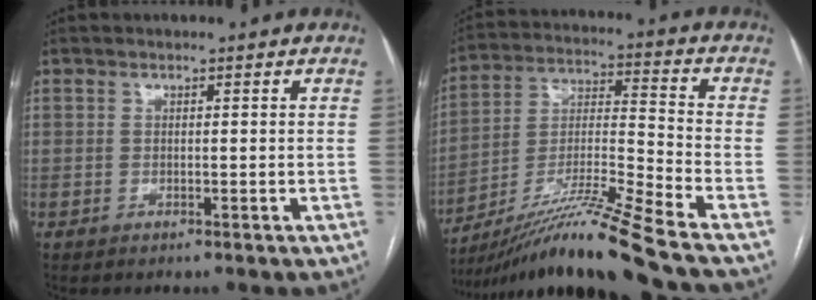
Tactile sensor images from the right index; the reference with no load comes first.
{"total": 17.0, "force": [-13.4, -2.9, 10.1], "torque": [-0.198, -0.014, -0.240]}